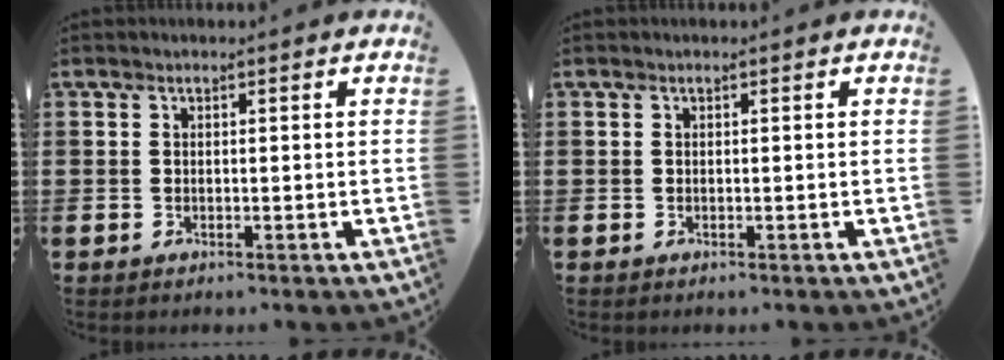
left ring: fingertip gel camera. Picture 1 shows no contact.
{"total": 0.0}